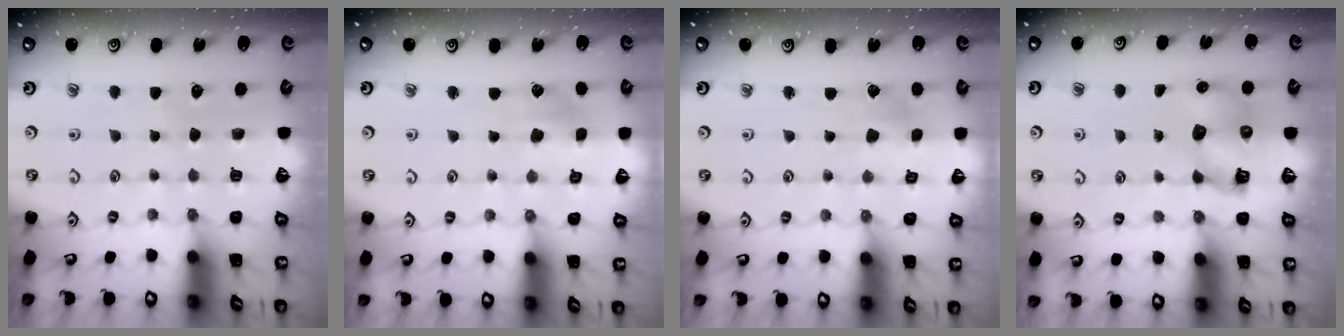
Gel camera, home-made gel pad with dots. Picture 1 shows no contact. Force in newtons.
{"total": 2.8, "press": 2.8, "slide": 0.1}
{"total": 2.2, "press": 2.2, "slide": 0.2}
{"total": 6.8, "press": 6.8, "slide": 0.9}